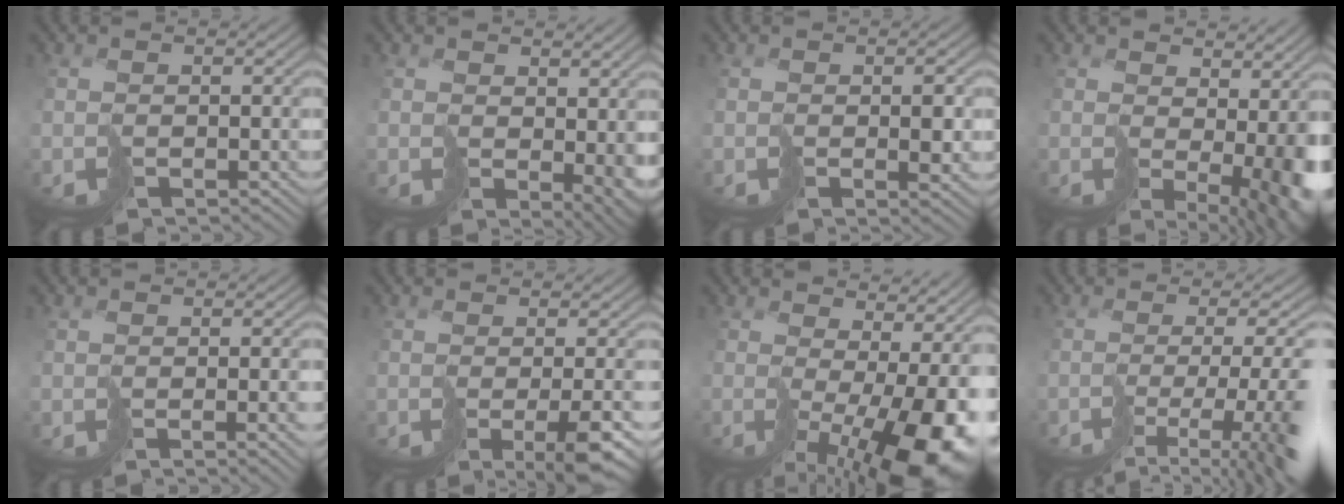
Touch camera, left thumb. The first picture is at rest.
{"total": 4.9, "force": [0.7, 2.6, 4.1], "torque": [-0.061, -0.012, 0.019]}
{"total": 2.8, "force": [-0.1, 0.8, 2.7], "torque": [-0.043, -0.004, -0.002]}
{"total": 9.9, "force": [0.5, 4.5, 8.8], "torque": [-0.129, -0.024, 0.031]}
{"total": 3.2, "force": [-0.8, 0.6, 3.0], "torque": [-0.044, -0.002, -0.014]}
{"total": 6.7, "force": [-2.6, 1.5, 5.9], "torque": [-0.082, -0.005, -0.039]}
{"total": 13.5, "force": [-2.5, 5.3, 12.1], "torque": [-0.188, -0.028, -0.027]}
{"total": 11.7, "force": [-4.9, 3.3, 10.1], "torque": [-0.150, -0.019, -0.073]}